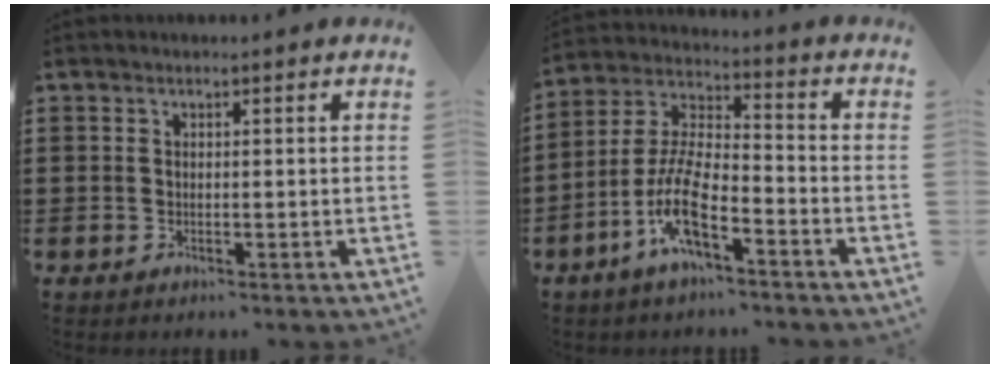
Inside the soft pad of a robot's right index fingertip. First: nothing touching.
{"total": 9.9, "force": [-5.5, 2.8, 7.7], "torque": [-0.182, -0.009, -0.106]}